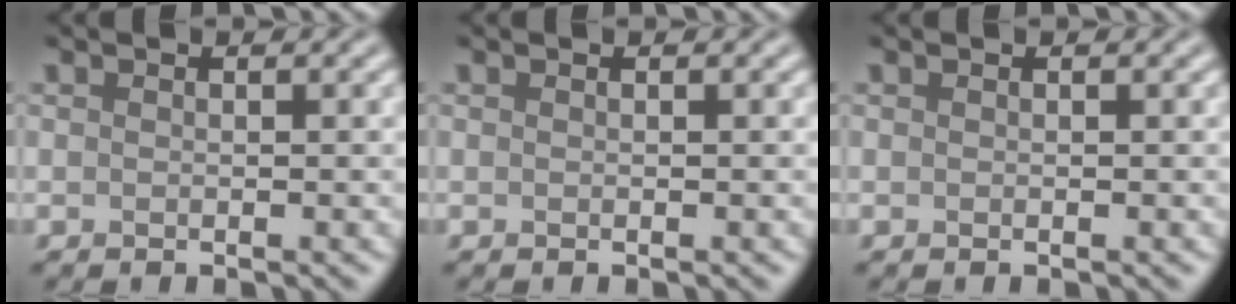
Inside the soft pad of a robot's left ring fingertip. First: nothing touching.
{"total": 0.0}
{"total": 0.0}